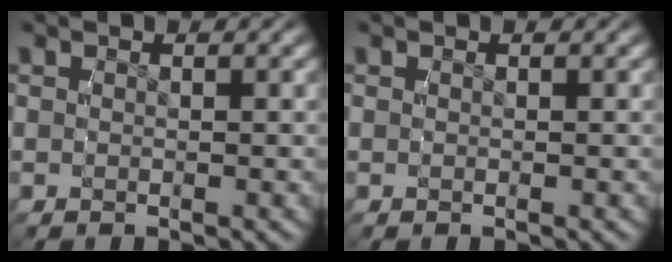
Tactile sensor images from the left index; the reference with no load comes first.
{"total": 0.0}